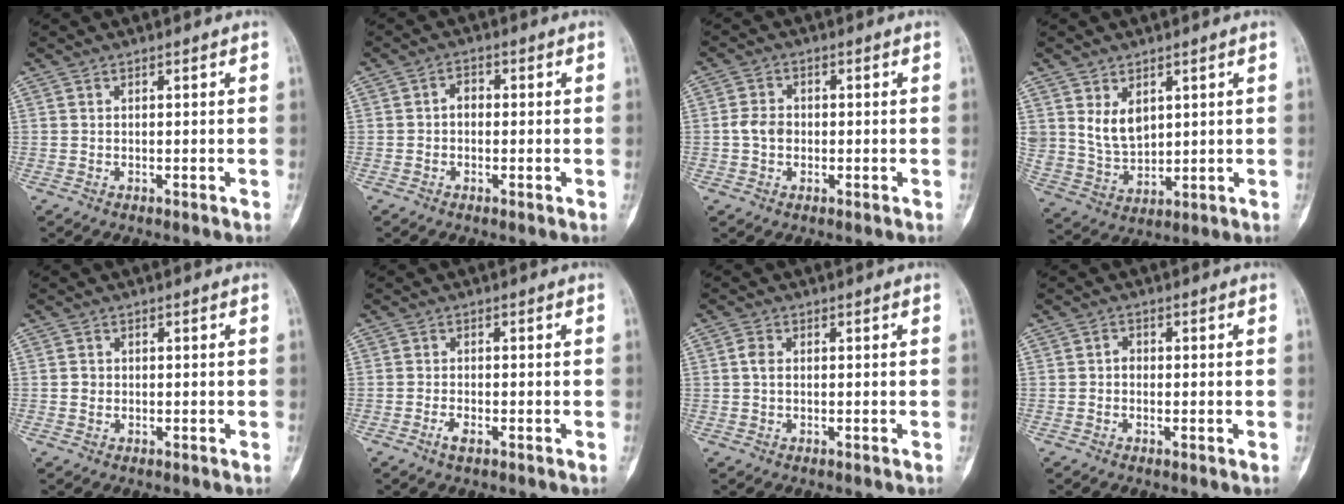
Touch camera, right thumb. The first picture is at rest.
{"total": 2.3, "force": [-0.2, 1.6, 1.7], "torque": [-0.014, 0.006, -0.013]}
{"total": 3.7, "force": [-0.3, 3.0, 2.1], "torque": [-0.029, 0.009, -0.011]}
{"total": 7.6, "force": [2.9, 5.2, 4.8], "torque": [-0.072, -0.023, 0.072]}
{"total": 1.2, "force": [-0.1, 1.1, 0.4], "torque": [-0.002, 0.003, 0.000]}
{"total": 1.8, "force": [-1.0, 0.7, 1.3], "torque": [-0.029, 0.003, -0.021]}
{"total": 2.1, "force": [0.3, 1.5, 1.5], "torque": [-0.031, 0.004, 0.003]}
{"total": 1.6, "force": [-0.2, 1.2, 1.1], "torque": [-0.007, 0.004, -0.011]}